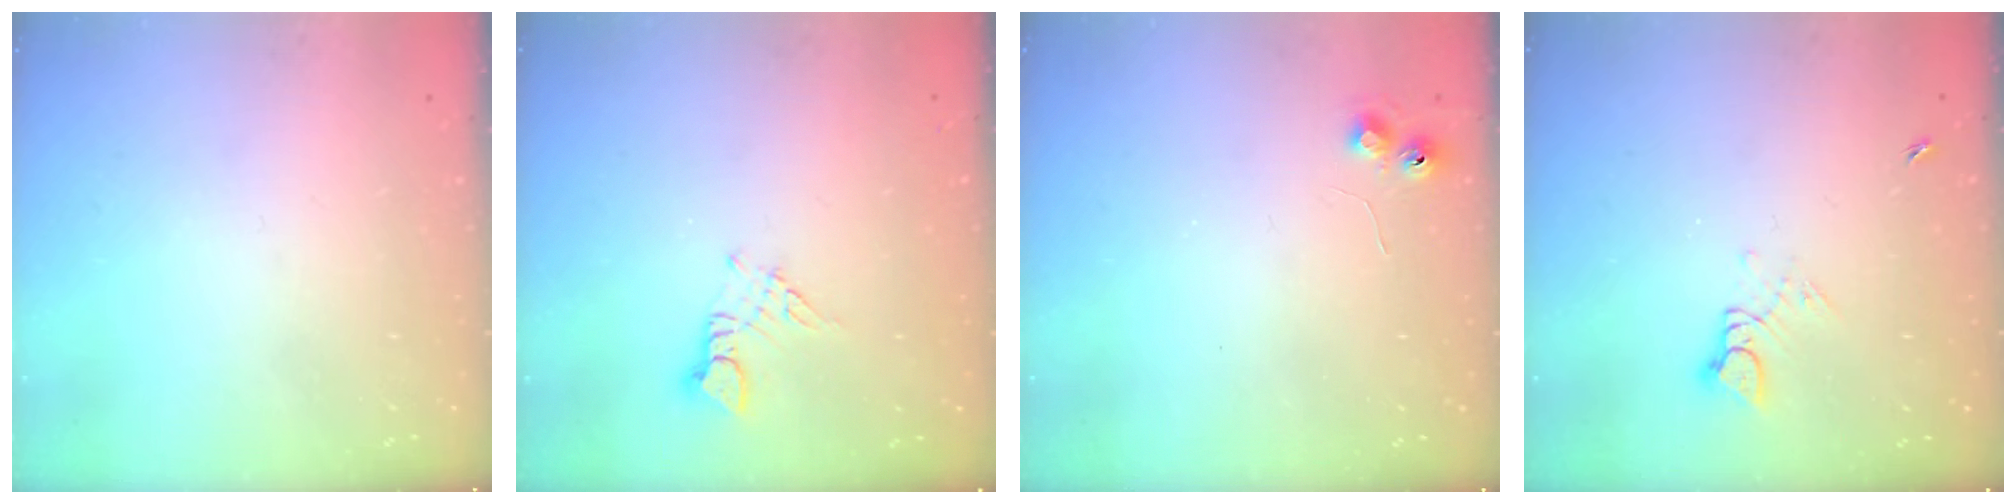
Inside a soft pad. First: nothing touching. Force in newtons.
{"total": 3.1, "press": 3.1, "slide": 0.4}
{"total": 4.7, "press": 4.7, "slide": 0.6}
{"total": 3.6, "press": 3.6, "slide": 0.3}